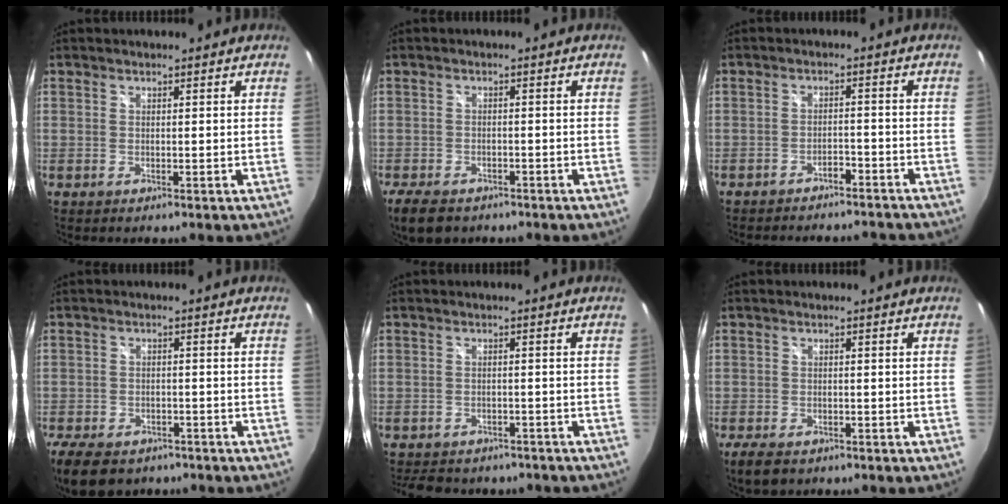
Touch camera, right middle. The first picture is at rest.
{"total": 6.9, "force": [-5.1, 3.5, 3.2], "torque": [-0.082, -0.012, -0.087]}
{"total": 10.8, "force": [-9.8, 2.9, 3.6], "torque": [-0.081, 0.002, -0.124]}
{"total": 10.9, "force": [-7.9, 5.7, 5.0], "torque": [-0.124, -0.017, -0.127]}
{"total": 10.6, "force": [-8.7, 4.7, 4.0], "torque": [-0.086, -0.007, -0.117]}
{"total": 4.9, "force": [-3.4, 2.3, 2.6], "torque": [-0.062, -0.015, -0.058]}